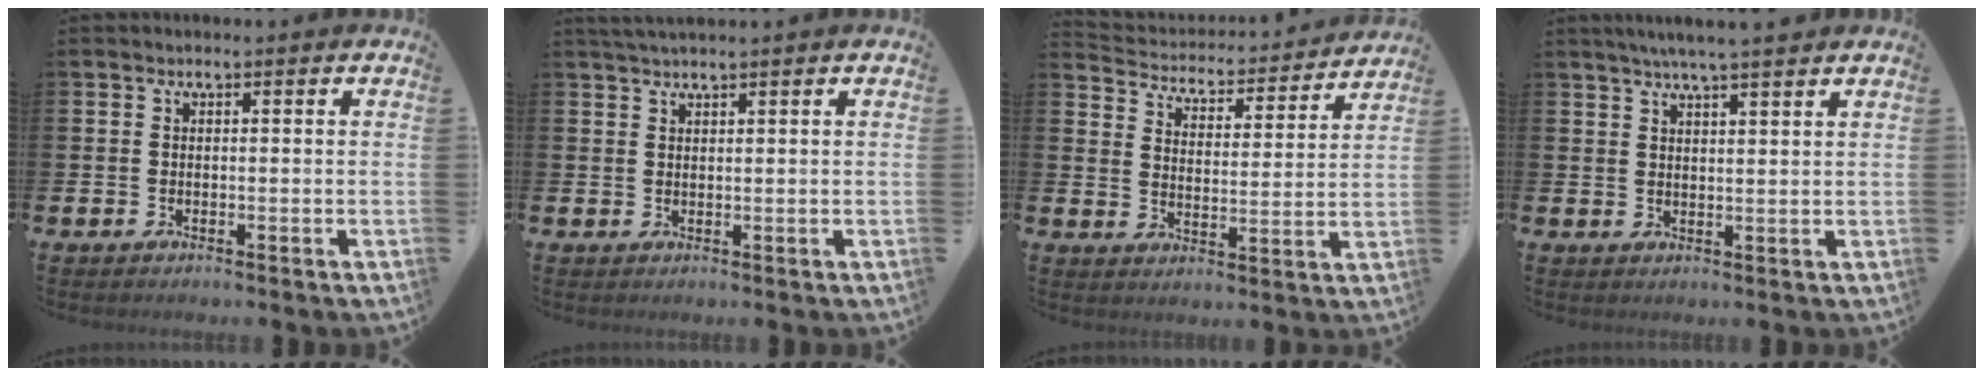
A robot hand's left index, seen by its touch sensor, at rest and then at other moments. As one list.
[{"total": 2.0, "force": [1.8, -0.3, 0.7], "torque": [-0.023, 0.001, 0.035]}, {"total": 4.3, "force": [4.2, 1.1, 0.3], "torque": [-0.037, -0.042, 0.066]}, {"total": 4.5, "force": [4.1, -0.3, 1.7], "torque": [-0.042, -0.009, 0.074]}]